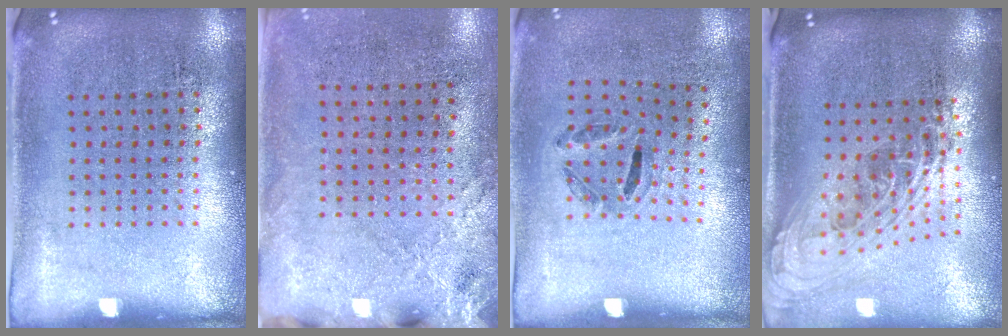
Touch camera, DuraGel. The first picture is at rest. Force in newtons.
{"total": 2.4, "press": 2.0, "slide": 1.3}
{"total": 1.2, "press": 0.6, "slide": 1.0}
{"total": 2.2, "press": 1.6, "slide": 1.4}